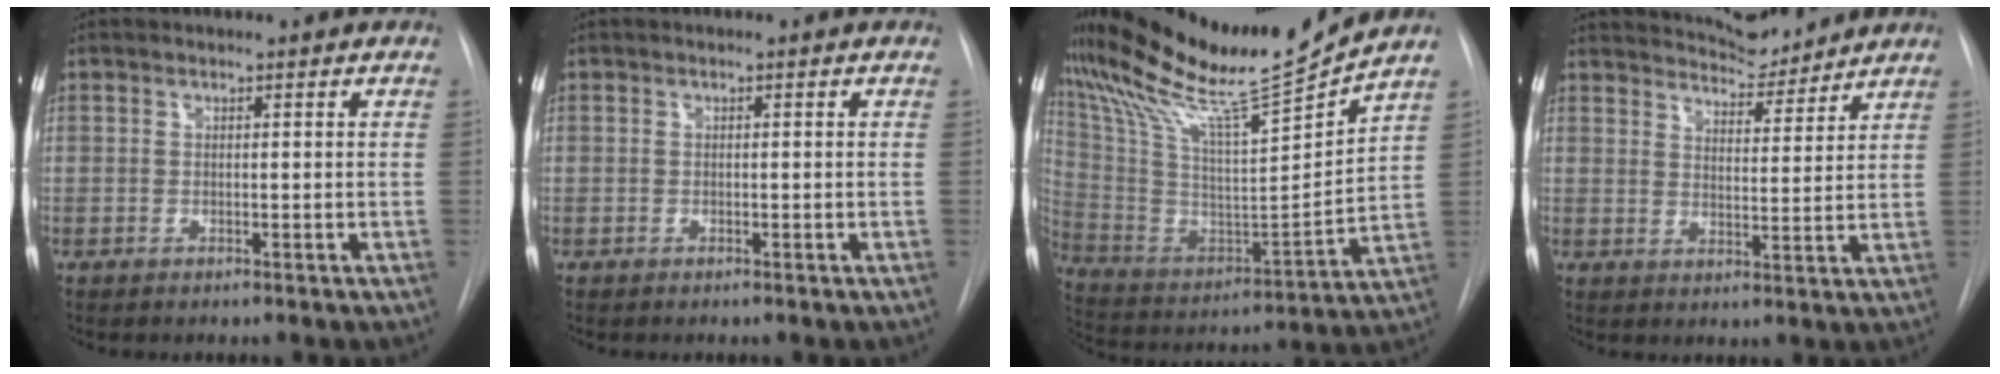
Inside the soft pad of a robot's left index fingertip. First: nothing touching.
{"total": 0.0}
{"total": 22.3, "force": [19.4, -1.2, 11.0], "torque": [-0.214, -0.053, 0.330]}
{"total": 8.3, "force": [8.2, 0.9, 1.4], "torque": [-0.027, -0.008, 0.123]}